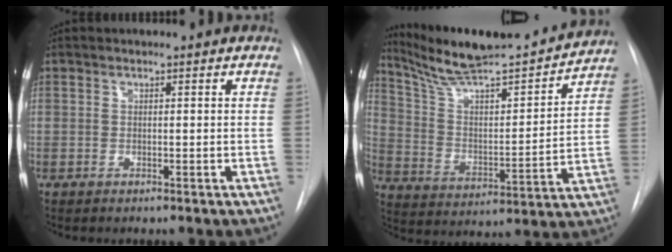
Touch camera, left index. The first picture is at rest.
{"total": 20.8, "force": [19.3, 1.8, 7.6], "torque": [-0.127, -0.016, 0.300]}